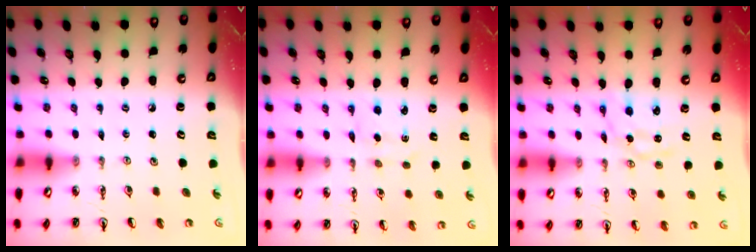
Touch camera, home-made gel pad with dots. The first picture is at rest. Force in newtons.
{"total": 2.3, "press": 2.1, "slide": 0.7}
{"total": 1.4, "press": 1.4, "slide": 0.0}